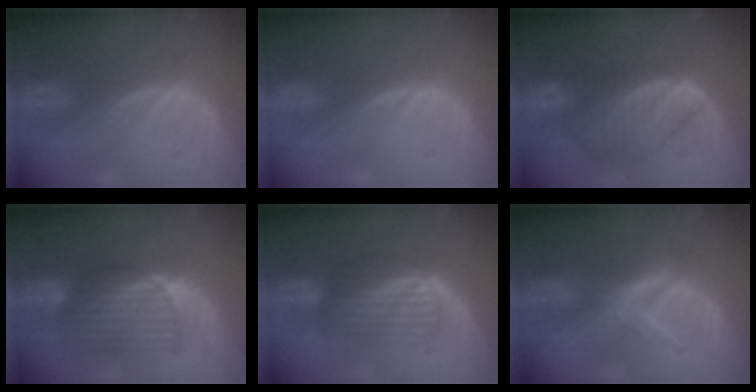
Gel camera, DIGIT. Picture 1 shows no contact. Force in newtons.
{"total": 0.5, "press": 0.1, "slide": 0.5}
{"total": 8.4, "press": 7.5, "slide": 3.8}
{"total": 7.1, "press": 7.1, "slide": 0.3}
{"total": 6.2, "press": 6.0, "slide": 1.5}
{"total": 5.4, "press": 5.4, "slide": 0.7}